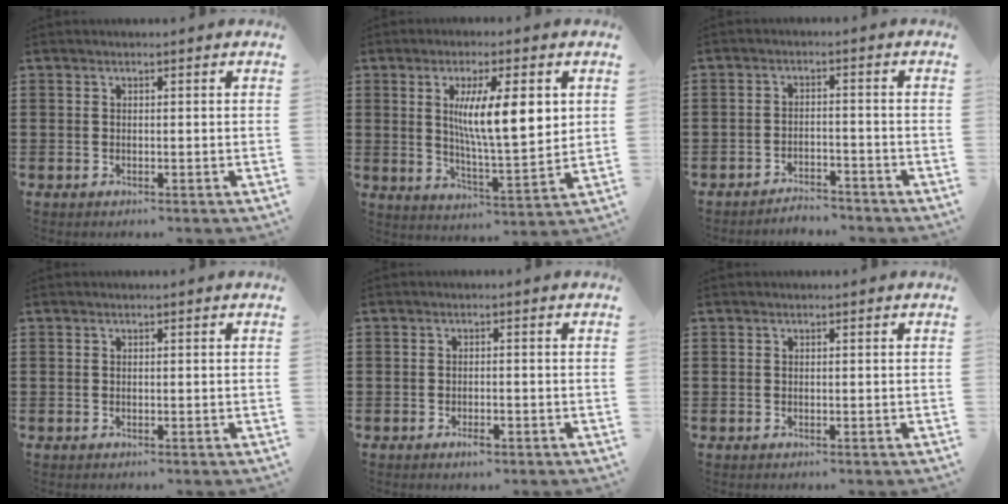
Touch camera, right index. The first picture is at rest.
{"total": 11.1, "force": [3.1, 2.8, 10.3], "torque": [-0.184, 0.000, 0.048]}
{"total": 3.1, "force": [-3.1, 0.3, 0.2], "torque": [-0.011, 0.002, -0.065]}
{"total": 0.0}
{"total": 1.6, "force": [-0.9, 0.5, 1.2], "torque": [-0.023, -0.003, -0.016]}
{"total": 0.0}